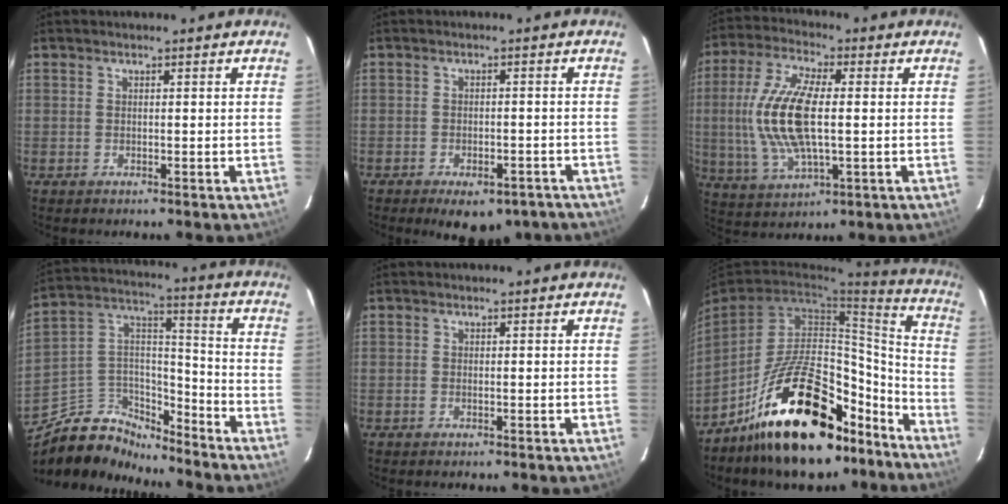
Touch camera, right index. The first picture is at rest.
{"total": 10.5, "force": [-7.7, 4.8, 5.3], "torque": [-0.097, 0.000, -0.087]}
{"total": 15.1, "force": [0.2, 5.9, 13.9], "torque": [-0.294, 0.004, 0.006]}
{"total": 12.2, "force": [-9.8, 6.4, 3.4], "torque": [-0.086, 0.064, -0.177]}
{"total": 0.0}
{"total": 26.1, "force": [-18.2, 11.0, 15.1], "torque": [-0.235, 0.044, -0.256]}